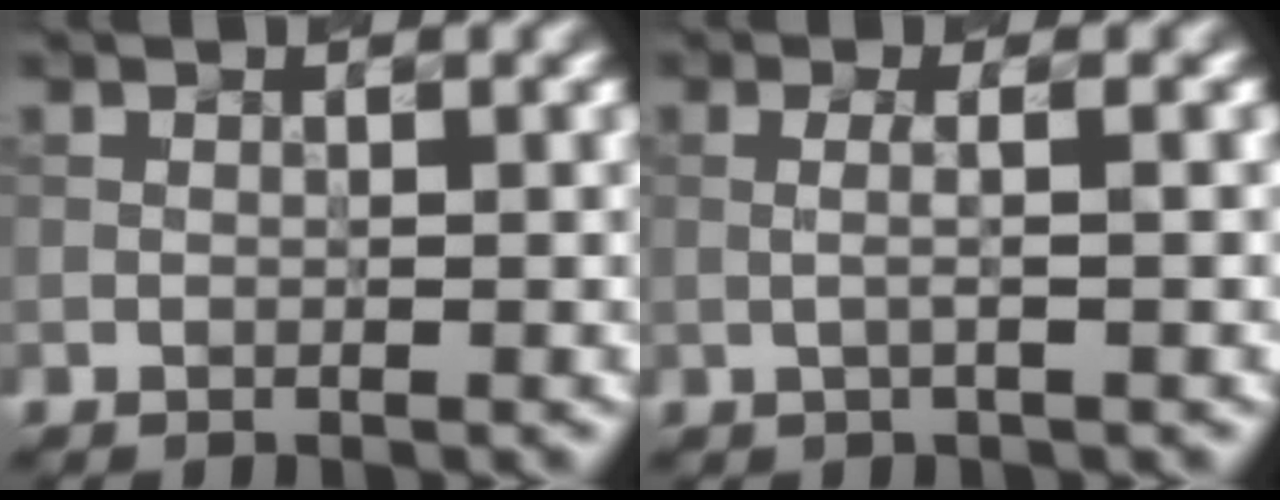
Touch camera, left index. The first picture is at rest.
{"total": 1.5, "force": [0.0, 0.3, 1.5], "torque": [-0.029, 0.004, 0.000]}